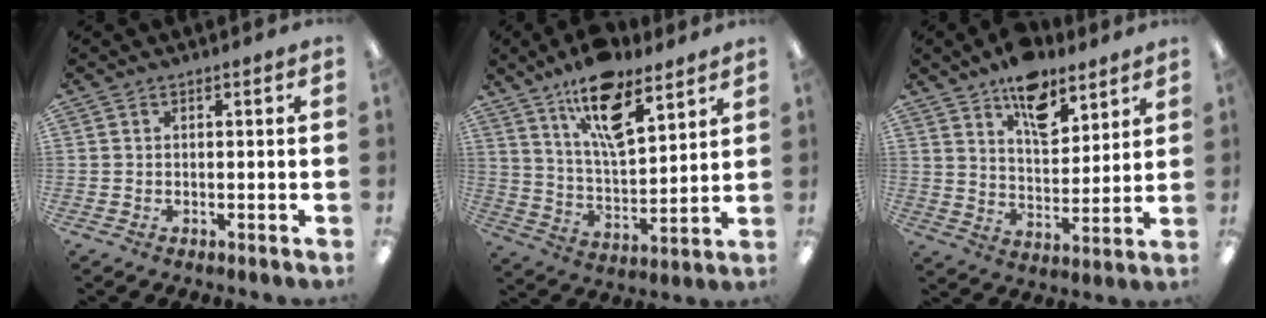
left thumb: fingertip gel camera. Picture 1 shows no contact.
{"total": 15.9, "force": [11.0, 6.3, 9.7], "torque": [-0.164, -0.050, 0.187]}
{"total": 12.3, "force": [8.8, 6.1, 5.9], "torque": [-0.080, -0.049, 0.155]}